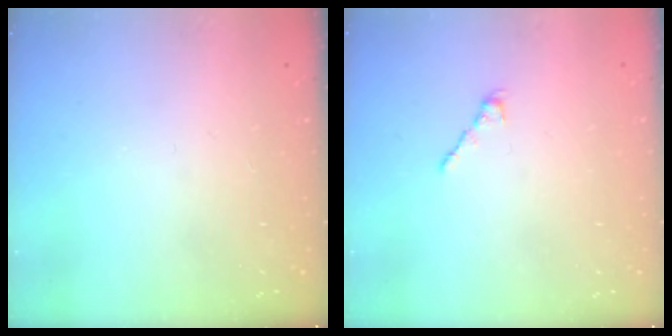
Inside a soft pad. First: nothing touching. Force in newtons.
{"total": 1.7, "press": 1.5, "slide": 0.6}